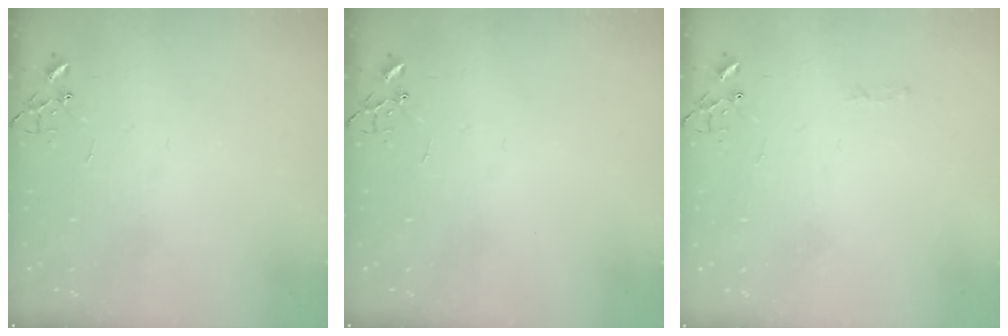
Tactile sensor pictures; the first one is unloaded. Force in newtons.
{"total": 0.0}
{"total": 2.8, "press": 2.8, "slide": 0.4}